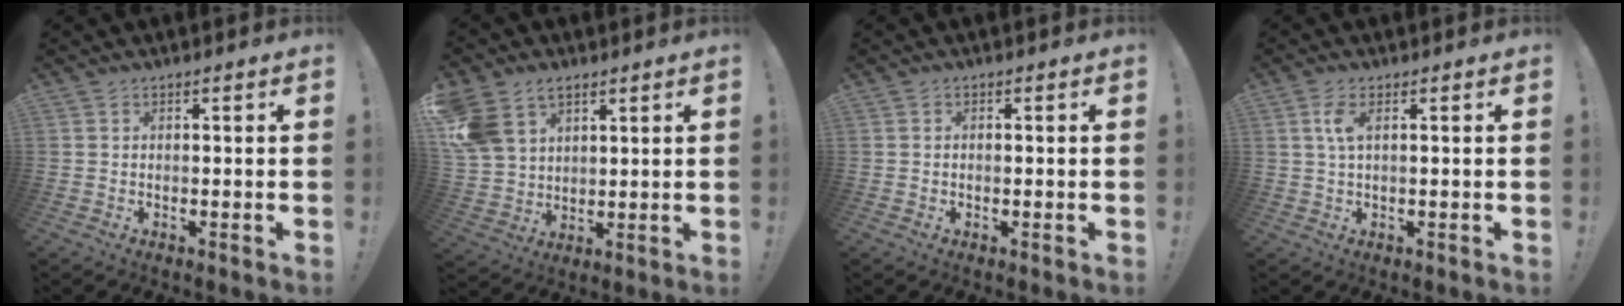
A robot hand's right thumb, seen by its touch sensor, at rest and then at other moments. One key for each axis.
{"total": 11.9, "fx": 6.8, "fy": 8.3, "fz": 5.0, "tx": -0.100, "ty": -0.027, "tz": 0.140}
{"total": 0.0}
{"total": 4.0, "fx": 1.2, "fy": 1.4, "fz": 3.6, "tx": -0.079, "ty": 0.001, "tz": 0.018}